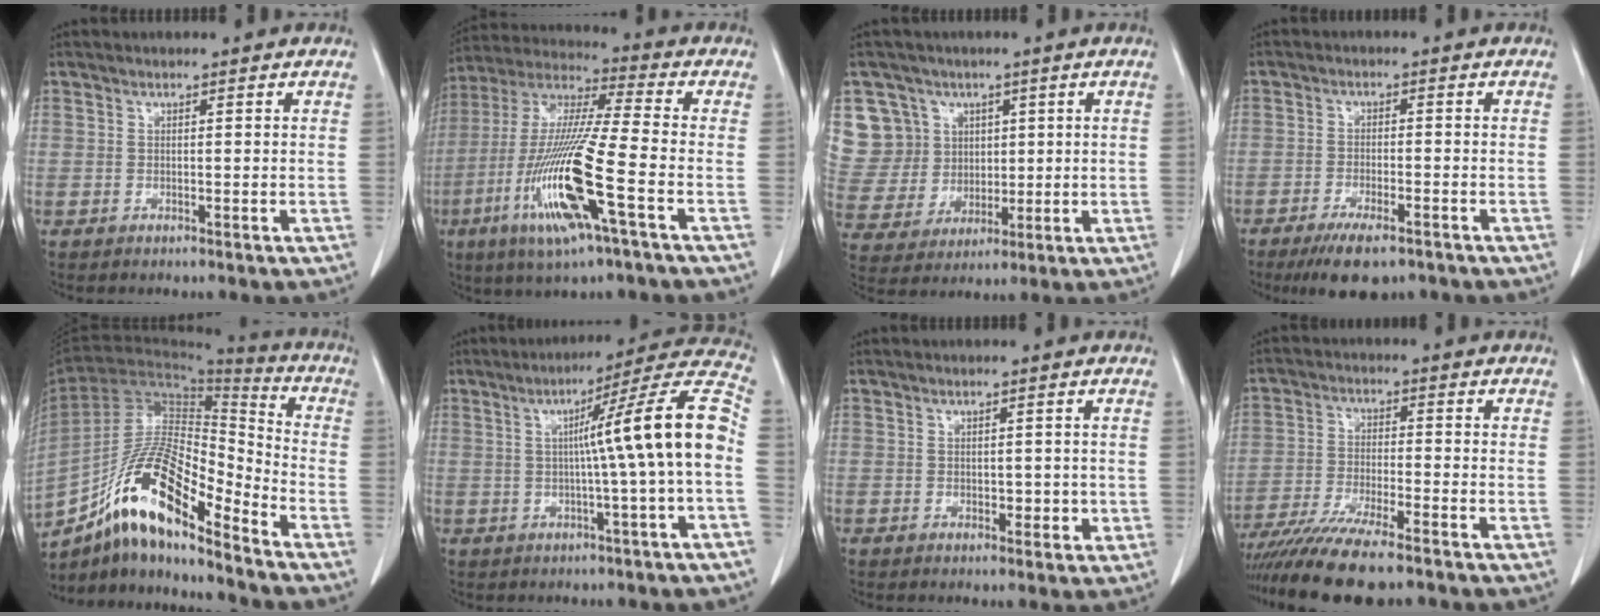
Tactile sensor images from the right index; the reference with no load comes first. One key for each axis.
{"total": 18.2, "fx": -6.2, "fy": 0.7, "fz": 17.1, "tx": -0.364, "ty": -0.023, "tz": -0.120}
{"total": 11.4, "fx": 4.5, "fy": 10.4, "fz": 1.2, "tx": -0.055, "ty": 0.044, "tz": 0.108}
{"total": 7.7, "fx": -5.5, "fy": 2.0, "fz": 4.9, "tx": -0.081, "ty": -0.013, "tz": -0.086}
{"total": 18.2, "fx": -11.7, "fy": 3.8, "fz": 13.4, "tx": -0.252, "ty": 0.006, "tz": -0.209}
{"total": 14.0, "fx": -0.2, "fy": -1.5, "fz": 13.9, "tx": -0.187, "ty": 0.030, "tz": -0.007}
{"total": 2.0, "fx": -0.1, "fy": 1.4, "fz": 1.4, "tx": -0.015, "ty": 0.004, "tz": 0.004}
{"total": 14.0, "fx": -11.4, "fy": 1.2, "fz": 7.9, "tx": -0.142, "ty": -0.034, "tz": -0.191}